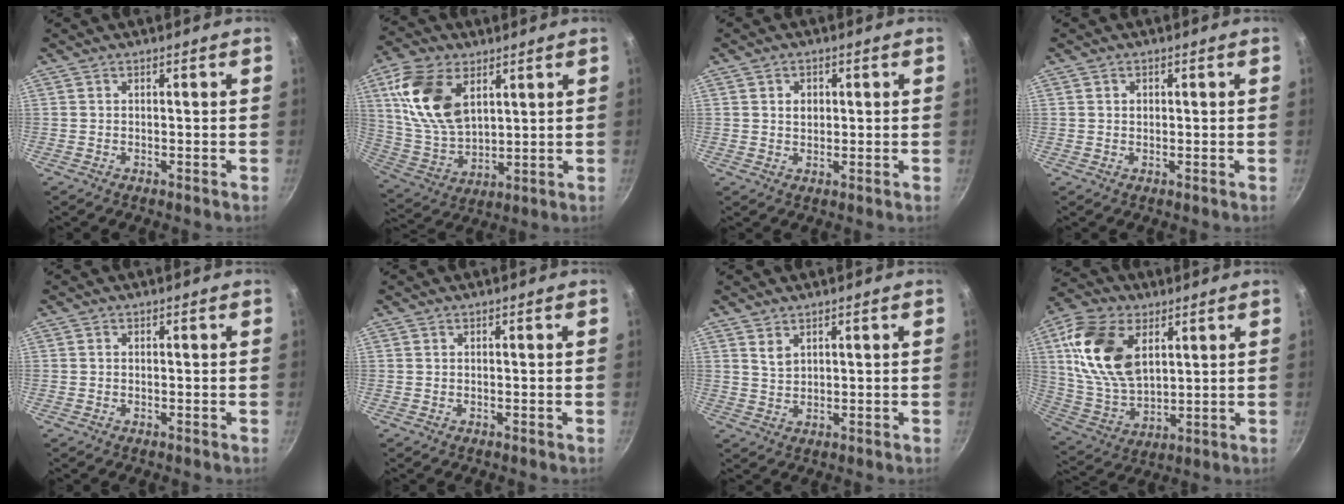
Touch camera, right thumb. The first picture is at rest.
{"total": 16.0, "force": [6.0, 9.6, 11.4], "torque": [-0.203, -0.018, 0.128]}
{"total": 2.8, "force": [0.6, 2.2, 1.5], "torque": [-0.013, -0.001, 0.010]}
{"total": 1.3, "force": [0.4, 1.1, 0.6], "torque": [-0.007, 0.003, 0.006]}
{"total": 0.0}
{"total": 0.0}
{"total": 2.6, "force": [1.6, 1.5, 1.3], "torque": [-0.023, -0.010, 0.035]}
{"total": 17.8, "force": [5.7, 11.0, 12.8], "torque": [-0.228, -0.012, 0.117]}